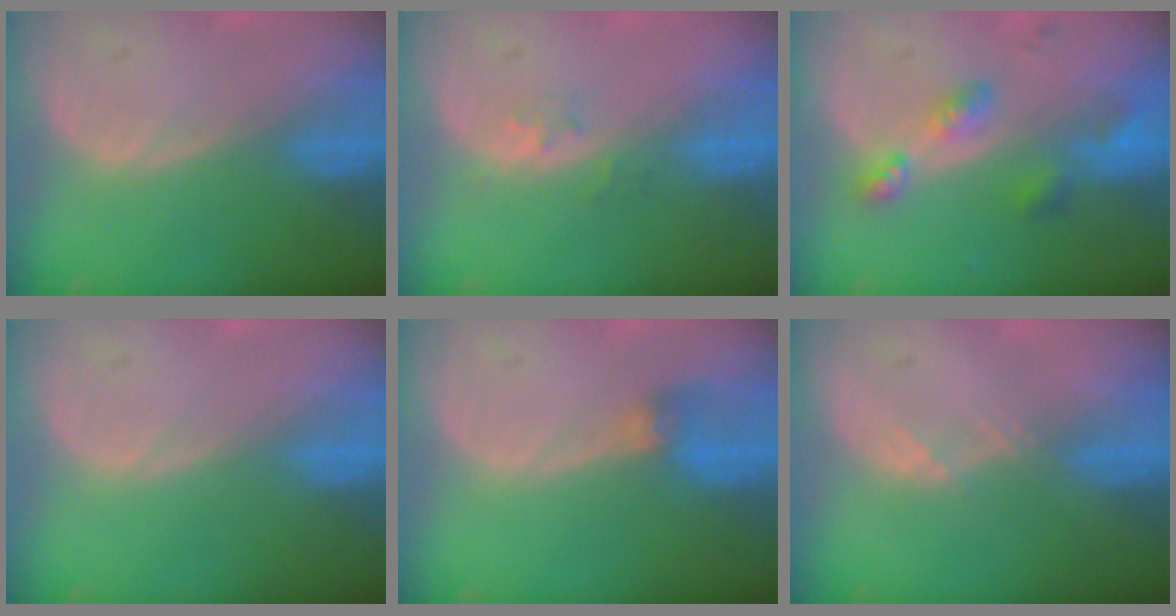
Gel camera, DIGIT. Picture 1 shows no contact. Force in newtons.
{"total": 1.9, "press": 1.4, "slide": 1.2}
{"total": 5.3, "press": 4.8, "slide": 2.2}
{"total": 0.0}
{"total": 2.8, "press": 2.6, "slide": 1.0}
{"total": 1.3, "press": 1.1, "slide": 0.7}